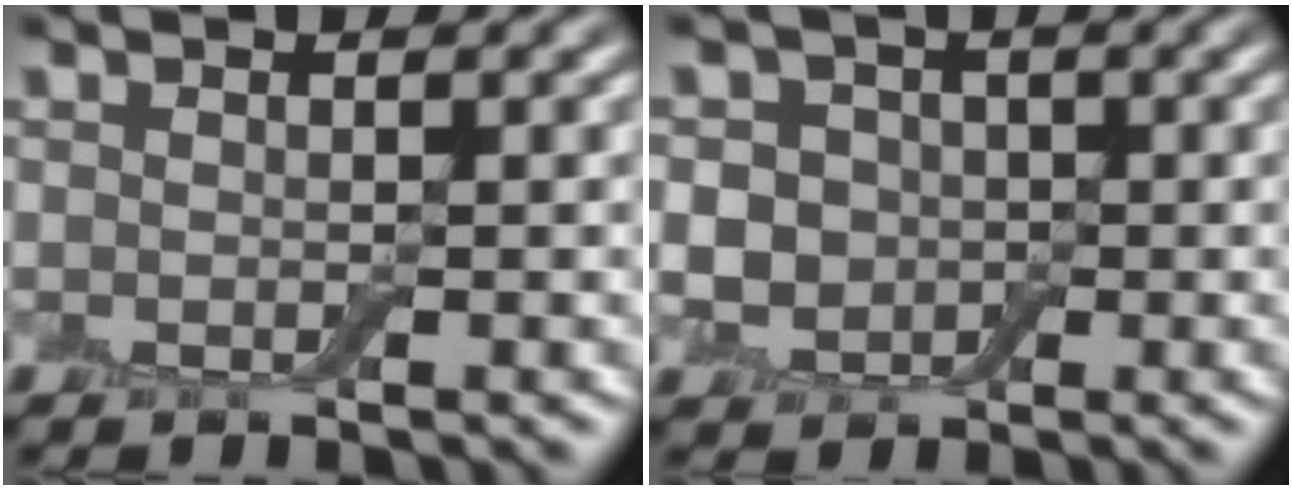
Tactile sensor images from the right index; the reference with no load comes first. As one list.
[{"total": 4.6, "force": [0.1, 4.1, 2.1], "torque": [-0.024, 0.018, -0.023]}]